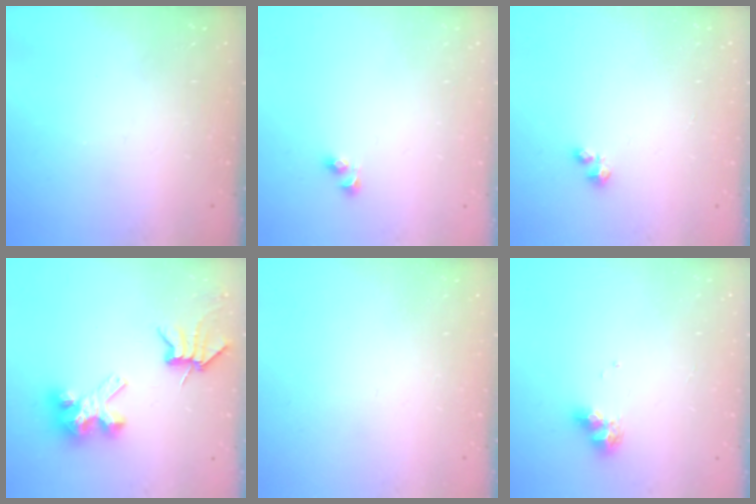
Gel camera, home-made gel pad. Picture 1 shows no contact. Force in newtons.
{"total": 2.7, "press": 2.4, "slide": 1.1}
{"total": 1.1, "press": 1.1, "slide": 0.3}
{"total": 8.1, "press": 8.1, "slide": 0.6}
{"total": 0.0}
{"total": 8.8, "press": 8.7, "slide": 0.9}